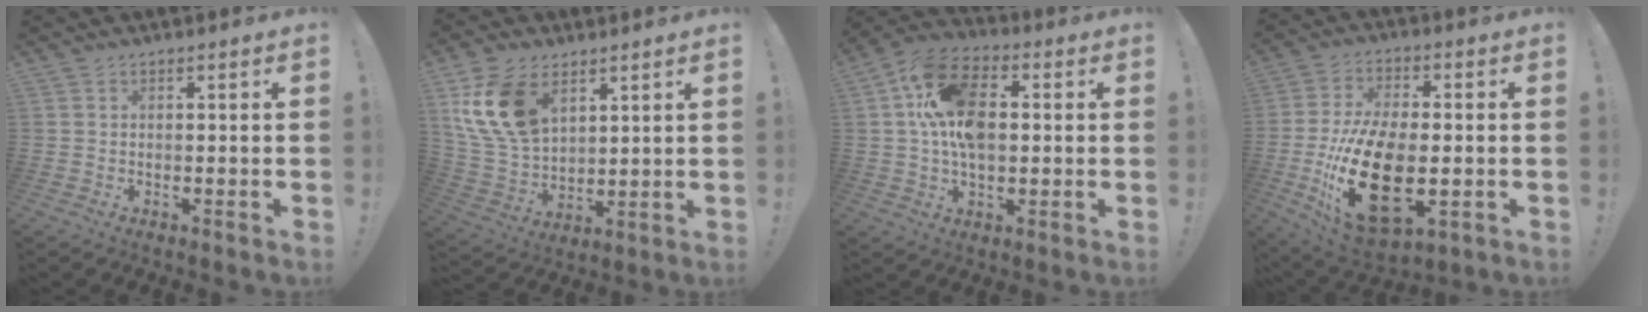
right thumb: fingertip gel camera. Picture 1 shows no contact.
{"total": 16.7, "force": [7.3, 10.8, 10.4], "torque": [-0.217, -0.026, 0.141]}
{"total": 17.4, "force": [1.8, 11.0, 13.3], "torque": [-0.247, 0.016, 0.032]}
{"total": 23.4, "force": [-4.6, 13.0, 19.0], "torque": [-0.372, 0.007, -0.064]}